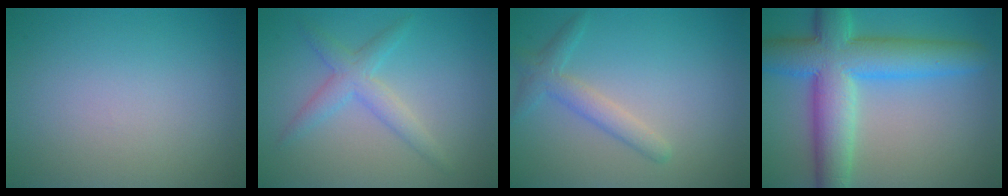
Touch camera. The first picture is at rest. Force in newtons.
{"total": 2.8, "press": 2.8, "slide": 0.1}
{"total": 2.4, "press": 2.4, "slide": 0.2}
{"total": 9.8, "press": 9.8, "slide": 0.2}